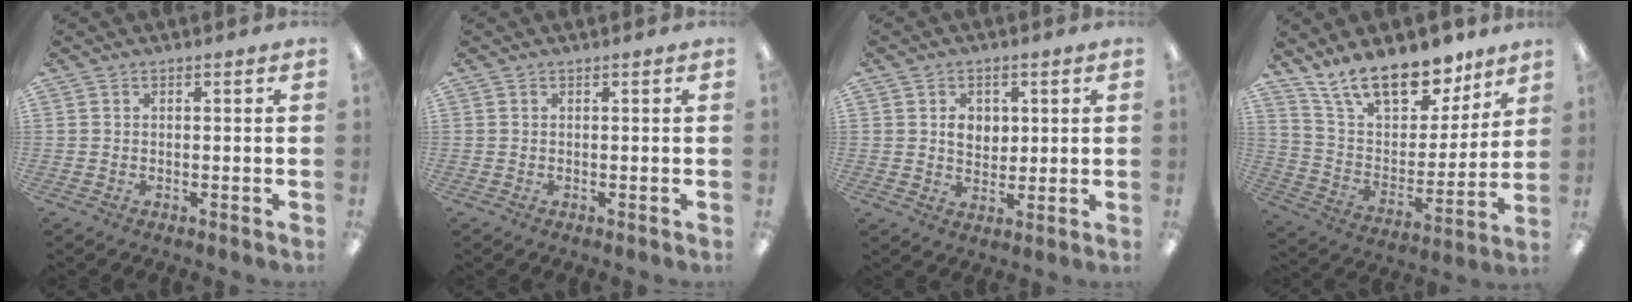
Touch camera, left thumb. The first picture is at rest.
{"total": 0.0}
{"total": 4.5, "force": [1.5, 3.7, 2.1], "torque": [-0.021, -0.005, 0.018]}
{"total": 19.4, "force": [14.6, 8.8, 9.2], "torque": [-0.161, -0.092, 0.260]}